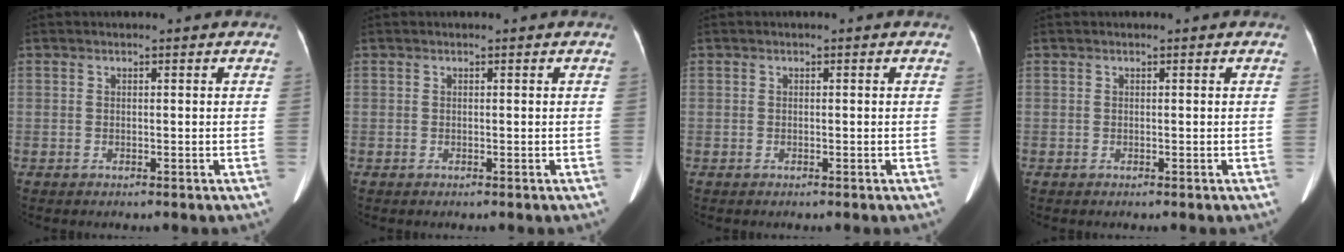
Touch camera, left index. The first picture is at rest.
{"total": 0.0}
{"total": 0.0}
{"total": 0.0}